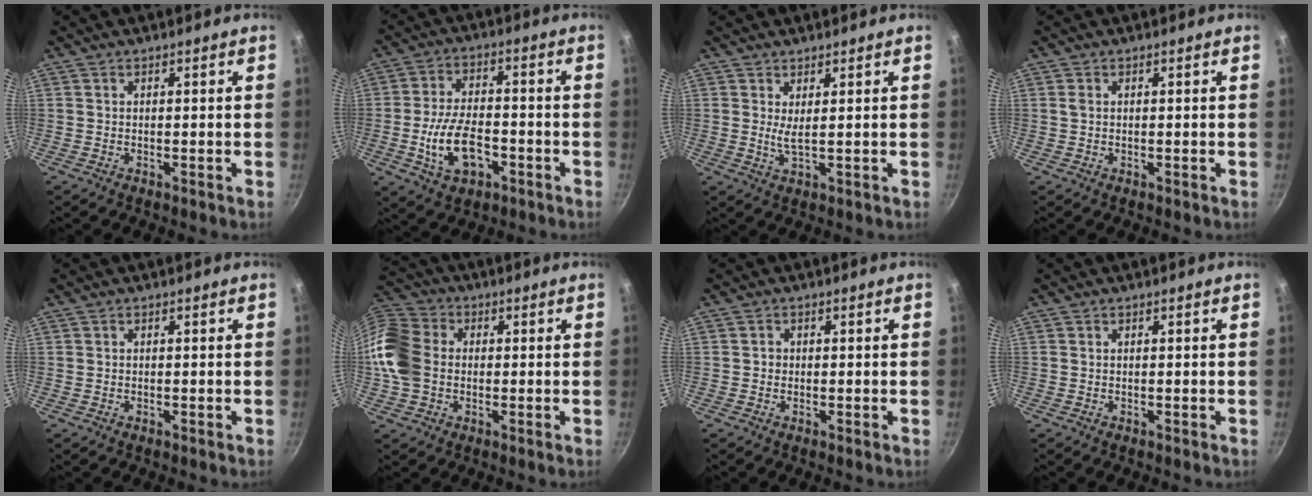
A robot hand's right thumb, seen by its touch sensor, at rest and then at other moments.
{"total": 11.4, "force": [-3.7, 6.5, 8.7], "torque": [-0.151, 0.022, -0.063]}
{"total": 2.5, "force": [0.9, 0.5, 2.2], "torque": [-0.044, -0.014, 0.018]}
{"total": 0.8, "force": [0.1, 0.6, 0.5], "torque": [-0.010, 0.002, 0.002]}
{"total": 0.0}
{"total": 13.9, "force": [-0.5, 11.2, 8.2], "torque": [-0.162, 0.022, -0.027]}
{"total": 1.0, "force": [-0.2, 0.9, 0.2], "torque": [0.001, 0.002, -0.005]}
{"total": 0.0}